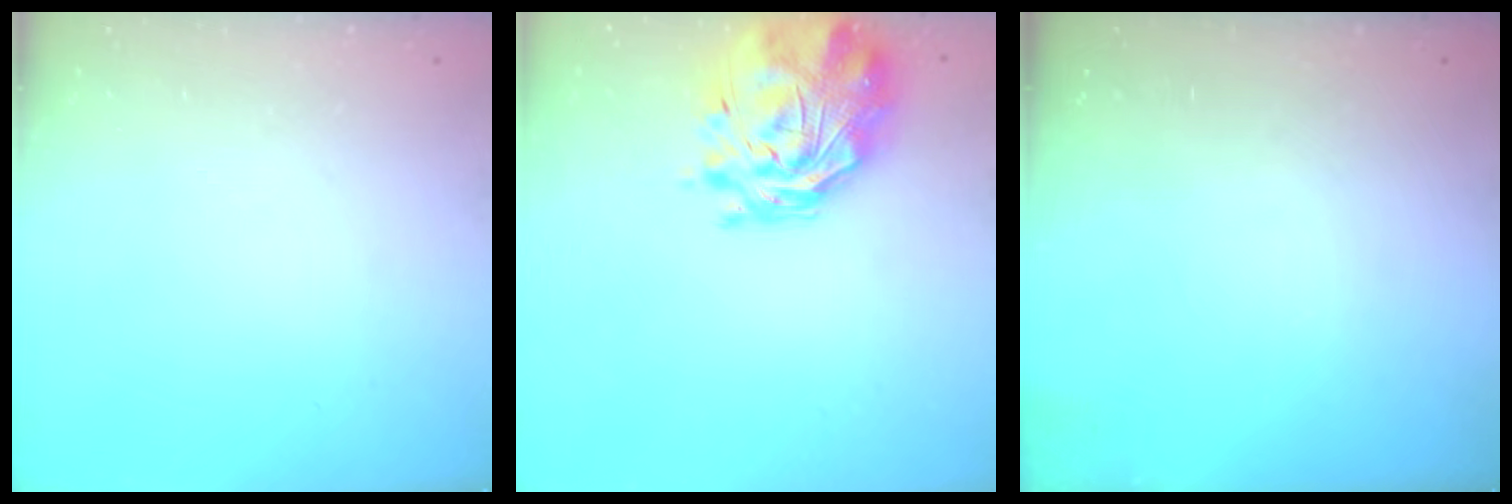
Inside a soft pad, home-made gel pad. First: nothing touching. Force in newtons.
{"total": 4.1, "press": 3.7, "slide": 1.8}
{"total": 0.0}